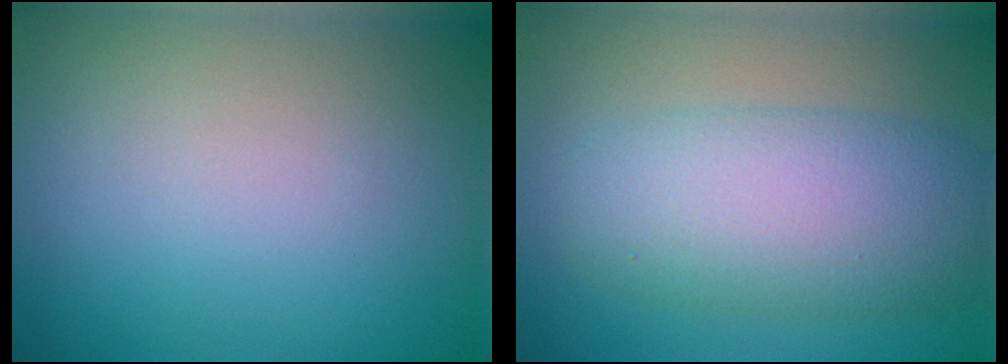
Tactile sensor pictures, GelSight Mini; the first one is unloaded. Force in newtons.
{"total": 7.5, "press": 7.5, "slide": 0.1}